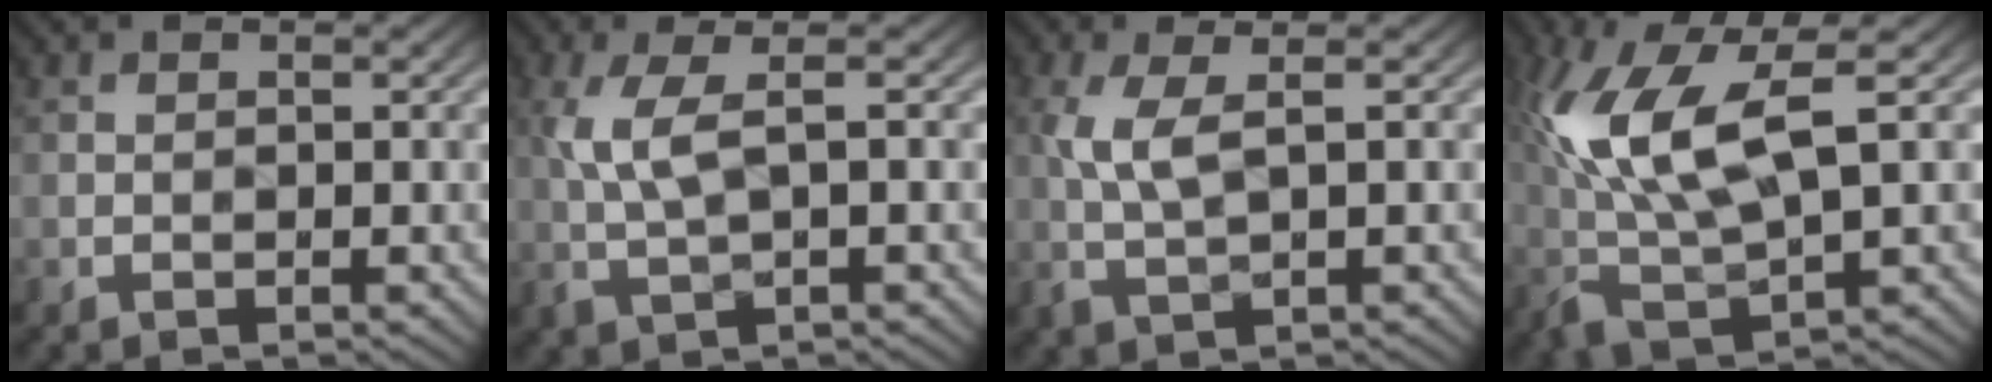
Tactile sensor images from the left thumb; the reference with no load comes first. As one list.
[{"total": 5.3, "force": [0.8, 1.8, 4.9], "torque": [-0.125, 0.004, 0.014]}, {"total": 4.6, "force": [0.8, 1.5, 4.3], "torque": [-0.109, 0.003, 0.016]}, {"total": 12.5, "force": [2.3, 4.6, 11.4], "torque": [-0.260, 0.002, 0.045]}]